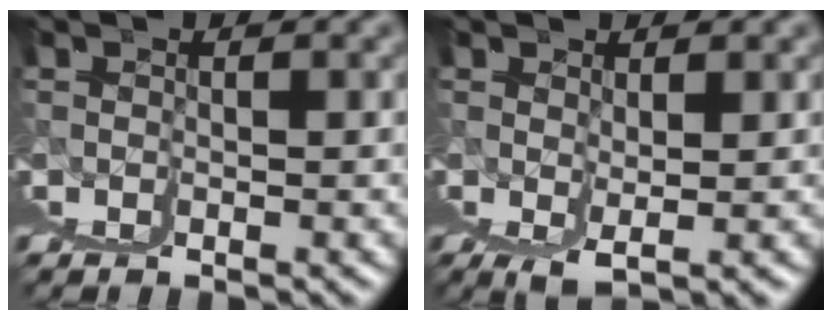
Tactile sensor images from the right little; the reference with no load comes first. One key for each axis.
{"total": 3.6, "fx": 2.9, "fy": -1.8, "fz": 1.1, "tx": -0.002, "ty": 0.015, "tz": 0.051}